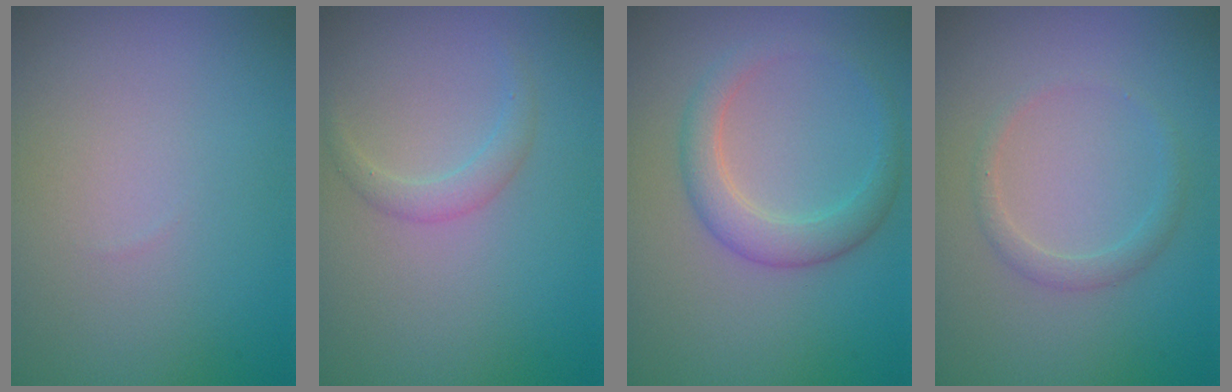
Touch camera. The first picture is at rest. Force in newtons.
{"total": 1.5, "press": 1.5, "slide": 0.1}
{"total": 3.2, "press": 3.2, "slide": 0.1}
{"total": 1.5, "press": 1.4, "slide": 0.0}